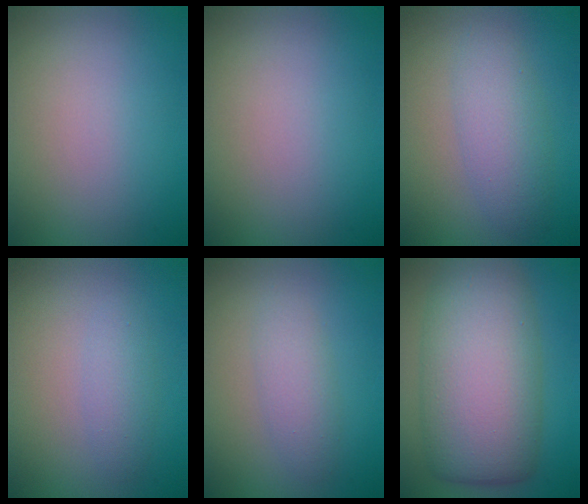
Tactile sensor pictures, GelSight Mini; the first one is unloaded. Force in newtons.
{"total": 0.0}
{"total": 3.6, "press": 3.6, "slide": 0.1}
{"total": 1.6, "press": 1.6, "slide": 0.0}
{"total": 2.2, "press": 2.2, "slide": 0.2}
{"total": 11.0, "press": 11.0, "slide": 0.2}